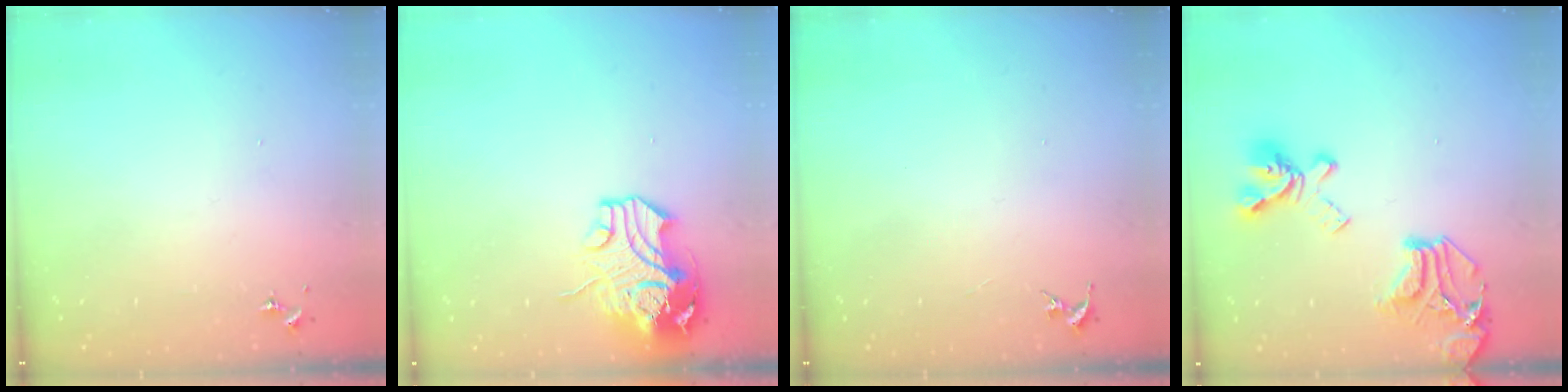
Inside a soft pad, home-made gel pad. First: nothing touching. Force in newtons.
{"total": 12.6, "press": 12.5, "slide": 2.1}
{"total": 0.0}
{"total": 21.7, "press": 21.6, "slide": 2.0}